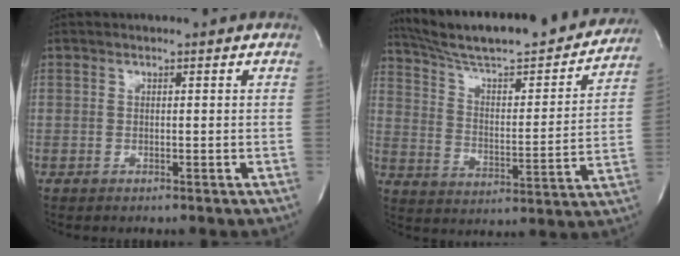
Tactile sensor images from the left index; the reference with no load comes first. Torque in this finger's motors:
{"motor_torque": [0.04, -0.04, 0.18, 0.06]}